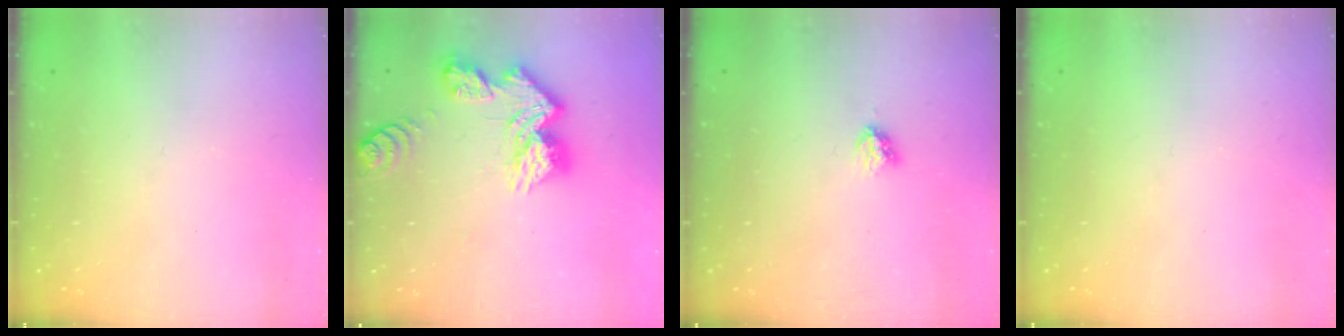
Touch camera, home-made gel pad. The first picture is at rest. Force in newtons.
{"total": 13.2, "press": 13.2, "slide": 1.2}
{"total": 3.1, "press": 3.1, "slide": 0.3}
{"total": 0.0}